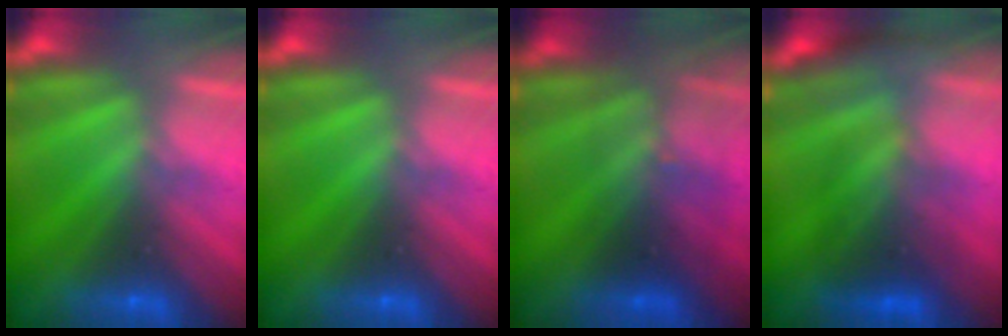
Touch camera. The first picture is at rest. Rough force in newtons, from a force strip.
{"total": 0.0}
{"total": 2.8}
{"total": 2.5}